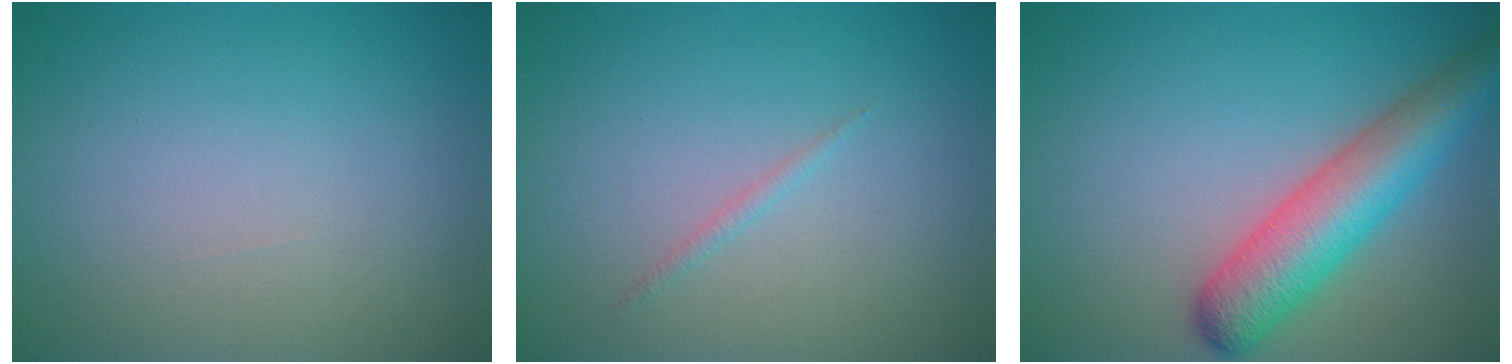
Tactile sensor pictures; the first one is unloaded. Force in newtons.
{"total": 0.6, "press": 0.6, "slide": 0.0}
{"total": 6.5, "press": 6.5, "slide": 0.5}